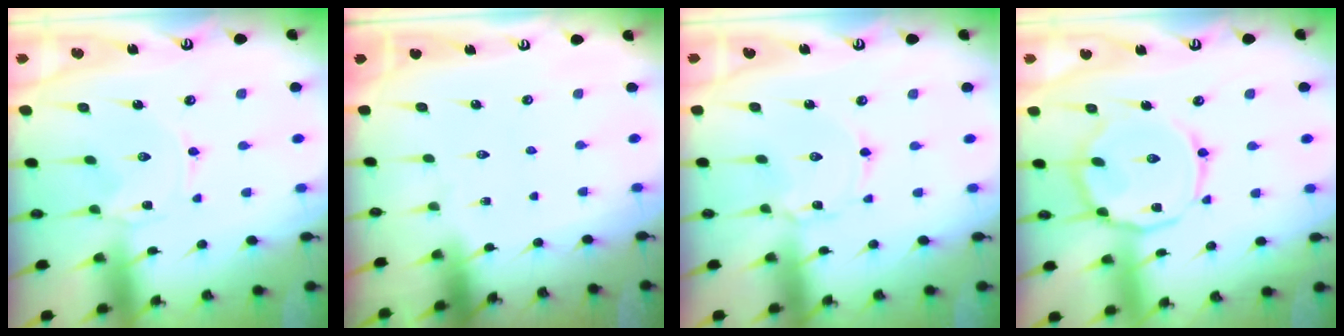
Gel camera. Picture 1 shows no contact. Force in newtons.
{"total": 0.0}
{"total": 1.6, "press": 1.5, "slide": 0.1}
{"total": 13.3, "press": 13.2, "slide": 1.1}